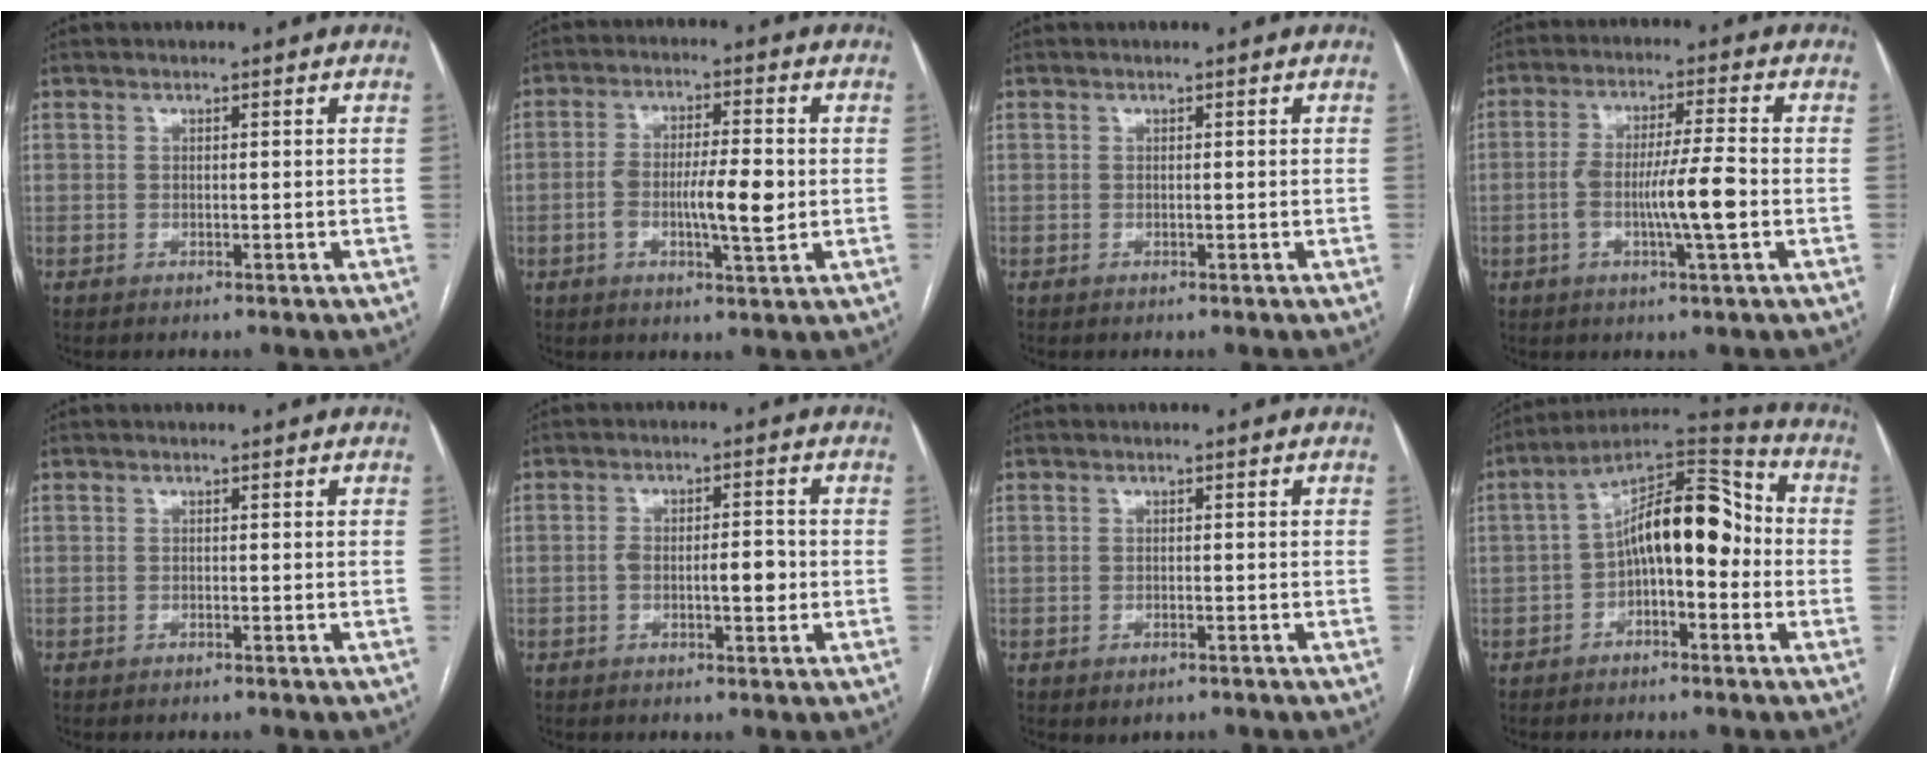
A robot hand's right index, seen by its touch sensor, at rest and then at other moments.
{"total": 8.0, "force": [-1.1, 1.8, 7.7], "torque": [-0.137, 0.007, -0.018]}
{"total": 0.0}
{"total": 8.5, "force": [-1.9, 0.2, 8.2], "torque": [-0.151, 0.005, -0.034]}
{"total": 0.0}
{"total": 5.5, "force": [-1.0, 1.7, 5.1], "torque": [-0.090, 0.011, -0.014]}
{"total": 1.5, "force": [-0.9, 0.8, 0.9], "torque": [-0.013, -0.001, -0.004]}
{"total": 13.3, "force": [-1.0, 5.4, 12.2], "torque": [-0.200, 0.053, -0.019]}